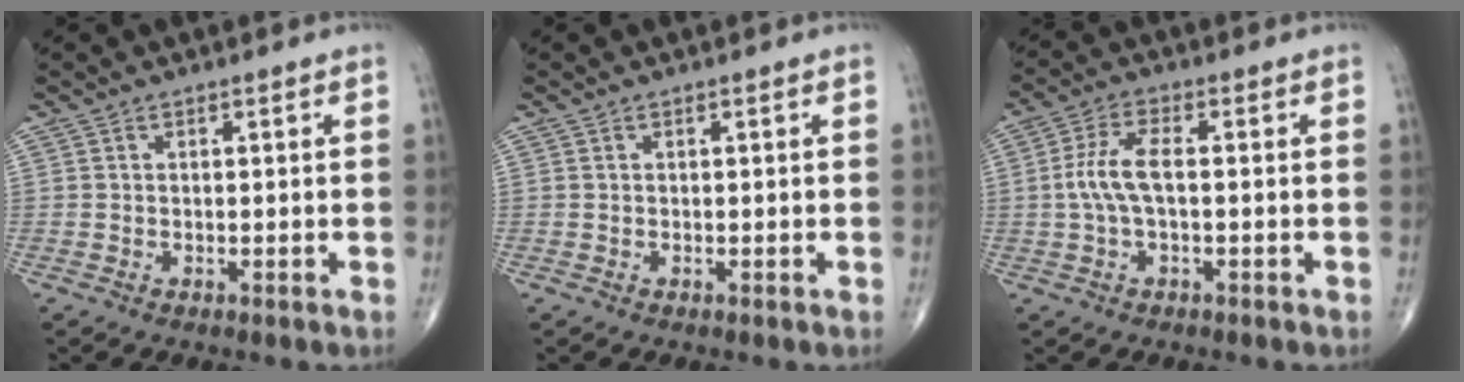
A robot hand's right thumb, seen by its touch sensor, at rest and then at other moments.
{"total": 0.0}
{"total": 6.4, "force": [-0.2, 2.5, 5.8], "torque": [-0.137, 0.017, -0.009]}